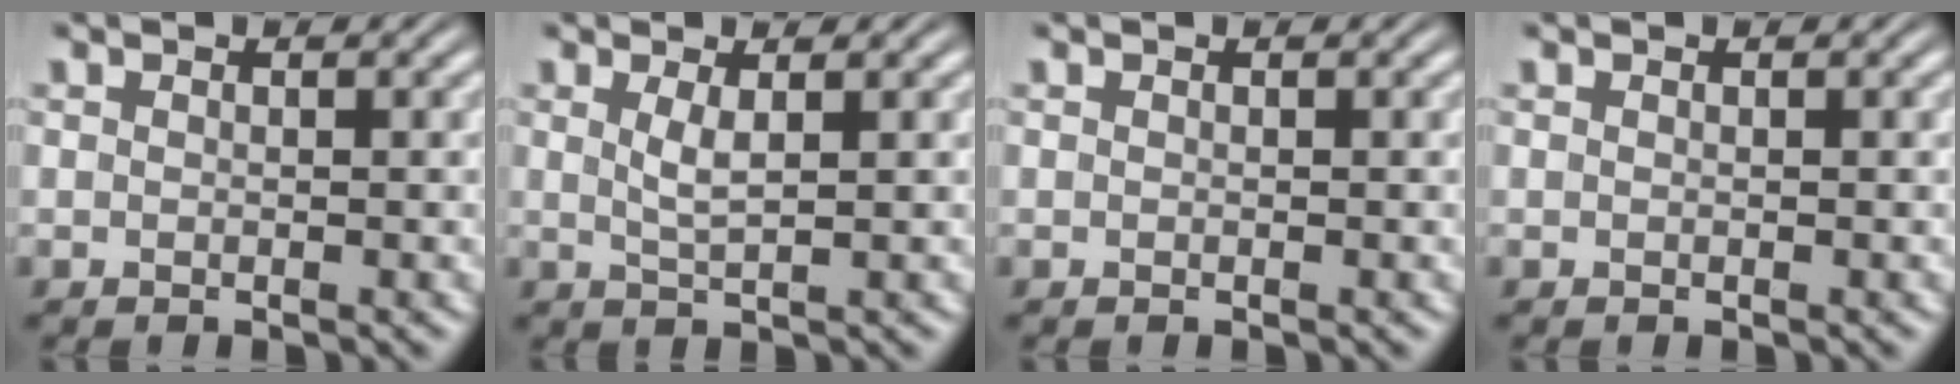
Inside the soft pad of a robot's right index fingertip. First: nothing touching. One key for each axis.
{"total": 1.7, "fx": 0.5, "fy": 0.0, "fz": 1.6, "tx": -0.036, "ty": -0.011, "tz": 0.019}
{"total": 0.0}
{"total": 0.0}